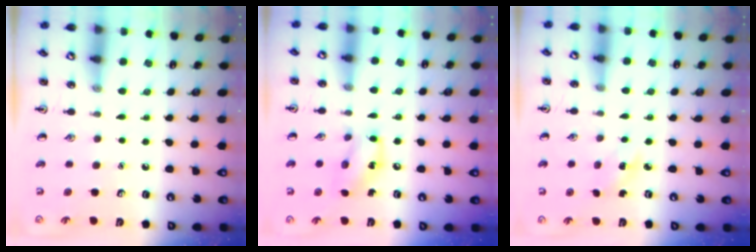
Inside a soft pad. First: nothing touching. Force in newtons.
{"total": 9.5, "press": 9.4, "slide": 1.1}
{"total": 2.4, "press": 2.2, "slide": 0.8}